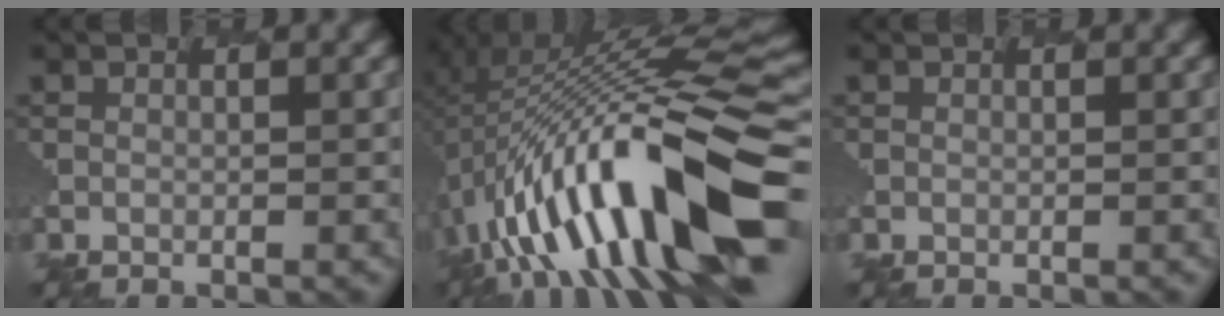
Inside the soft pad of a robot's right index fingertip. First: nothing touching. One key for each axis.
{"total": 14.4, "fx": -3.9, "fy": 3.5, "fz": 13.4, "tx": -0.221, "ty": 0.036, "tz": -0.053}
{"total": 0.0}